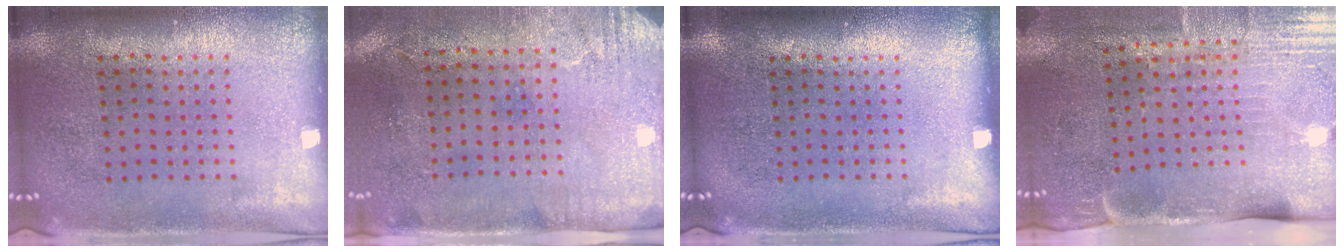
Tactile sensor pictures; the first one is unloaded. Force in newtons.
{"total": 3.0, "press": 2.4, "slide": 1.8}
{"total": 0.0}
{"total": 4.5, "press": 3.7, "slide": 2.5}